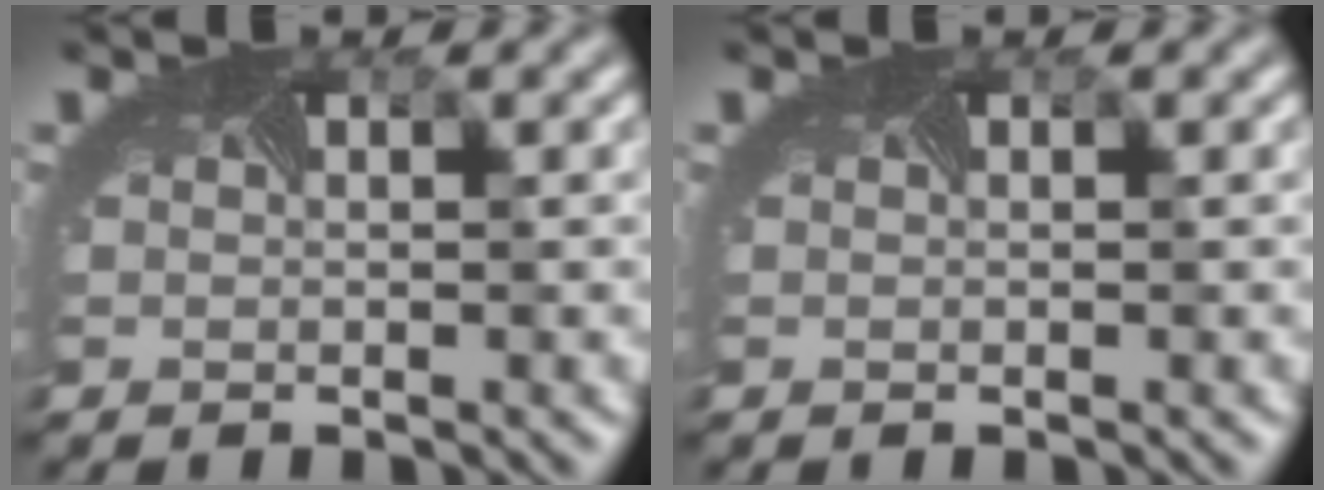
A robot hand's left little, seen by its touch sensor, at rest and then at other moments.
{"total": 0.0}